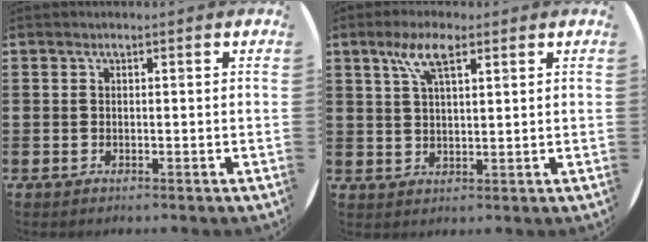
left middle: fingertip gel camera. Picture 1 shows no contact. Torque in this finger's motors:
{"motor_torque": [1.33, -0.80, 0.12, 0.08]}